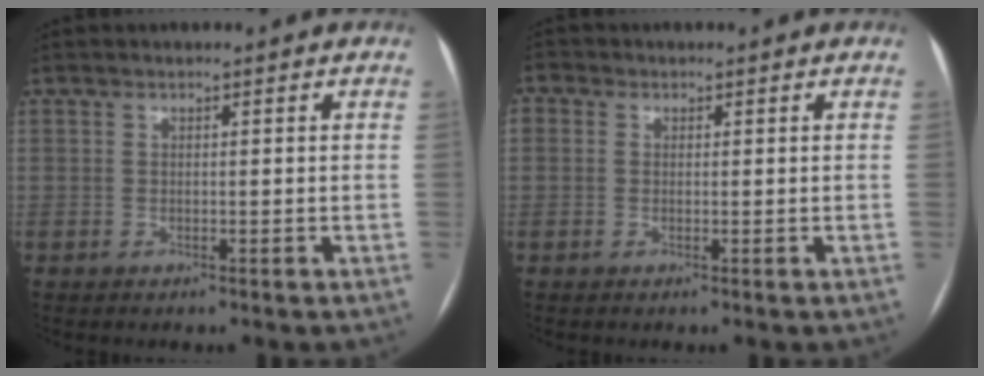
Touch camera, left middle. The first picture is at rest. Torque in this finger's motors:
{"motor_torque": [1.66, -0.48, 1.06, 0.20]}